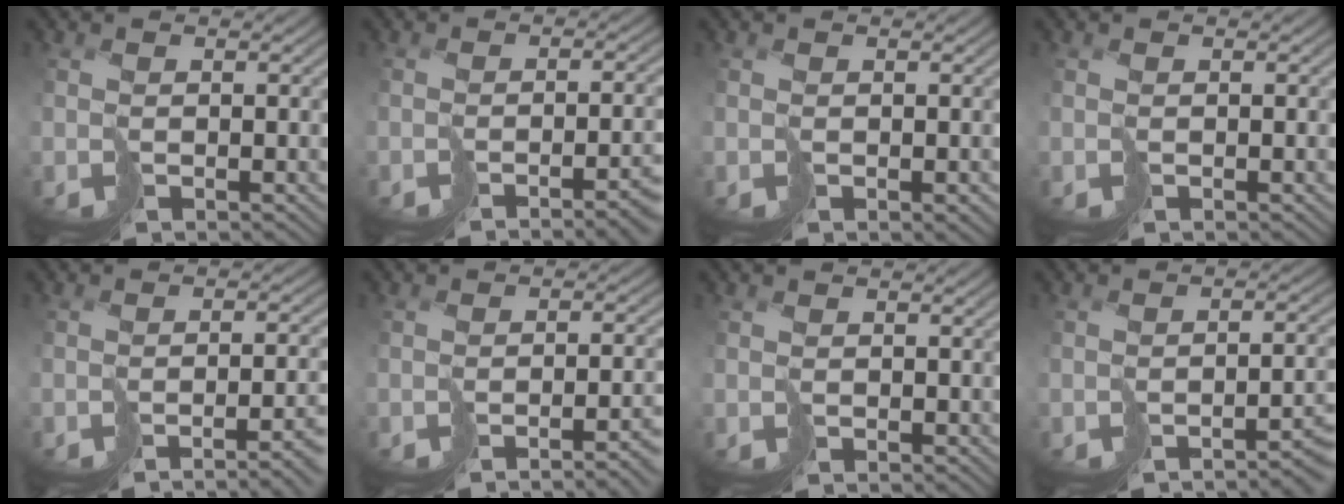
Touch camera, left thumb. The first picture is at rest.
{"total": 5.0, "force": [-3.7, 0.6, 3.4], "torque": [-0.036, -0.012, -0.051]}
{"total": 0.9, "force": [-0.1, 0.6, 0.6], "torque": [-0.011, -0.002, -0.001]}
{"total": 0.0}
{"total": 5.7, "force": [-4.6, 0.3, 3.5], "torque": [-0.036, -0.008, -0.062]}
{"total": 5.1, "force": [-4.2, 0.2, 2.8], "torque": [-0.026, -0.007, -0.059]}
{"total": 0.0}
{"total": 5.1, "force": [-4.2, 0.9, 2.9], "torque": [-0.026, -0.010, -0.060]}